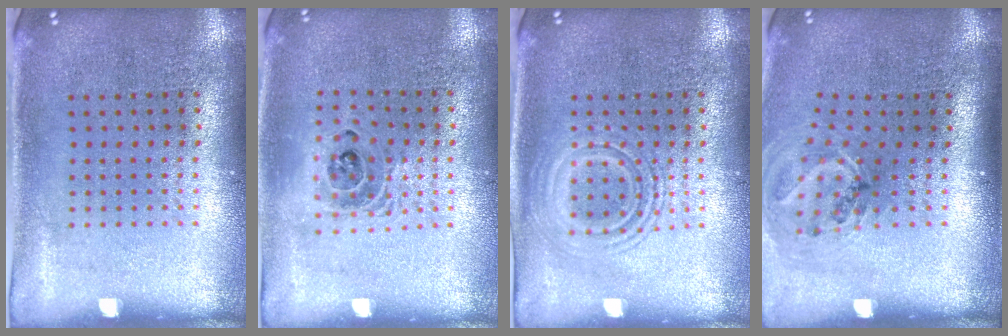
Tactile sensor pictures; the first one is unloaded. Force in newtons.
{"total": 1.4, "press": 1.2, "slide": 0.7}
{"total": 2.8, "press": 2.7, "slide": 0.4}
{"total": 1.2, "press": 1.0, "slide": 0.6}